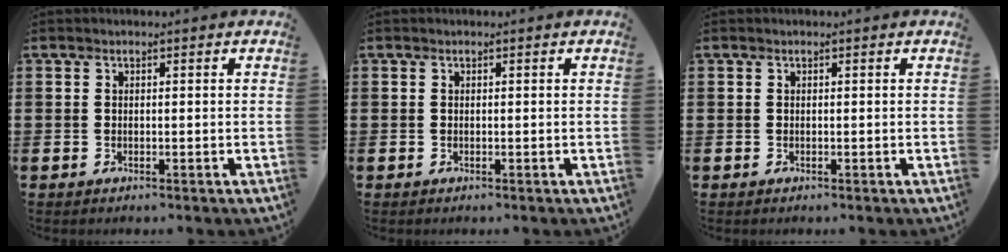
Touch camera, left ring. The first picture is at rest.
{"total": 0.0}
{"total": 0.0}